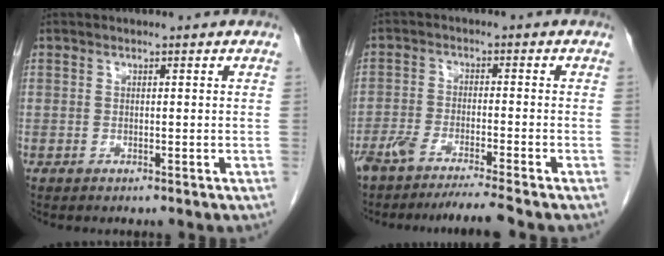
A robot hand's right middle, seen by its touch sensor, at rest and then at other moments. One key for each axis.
{"total": 8.2, "fx": -7.0, "fy": -1.0, "fz": 4.0, "tx": -0.054, "ty": -0.018, "tz": -0.115}